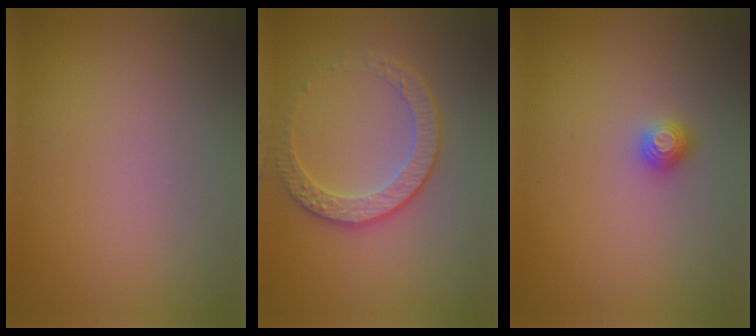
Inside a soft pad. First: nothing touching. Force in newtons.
{"total": 2.8, "press": 2.4, "slide": 1.4}
{"total": 1.1, "press": 1.0, "slide": 0.3}